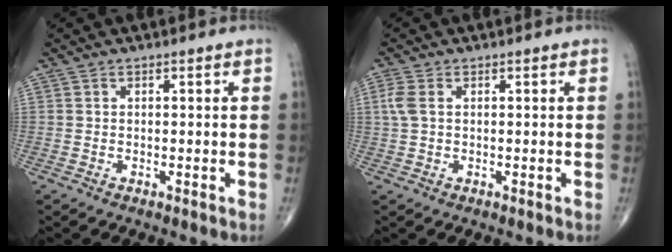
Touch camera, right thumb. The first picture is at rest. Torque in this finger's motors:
{"motor_torque": [-0.25, -0.09, -0.02, -0.10, 0.02]}